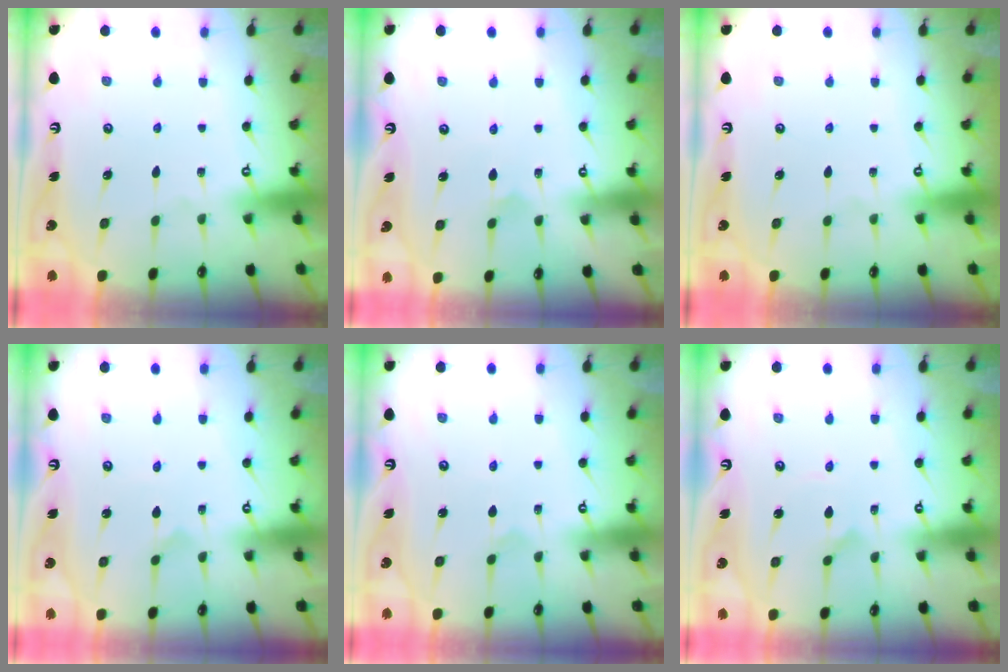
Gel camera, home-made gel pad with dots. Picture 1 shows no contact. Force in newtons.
{"total": 4.0, "press": 4.0, "slide": 0.4}
{"total": 0.0}
{"total": 0.0}
{"total": 2.3, "press": 2.3, "slide": 0.2}
{"total": 3.3, "press": 3.3, "slide": 0.2}